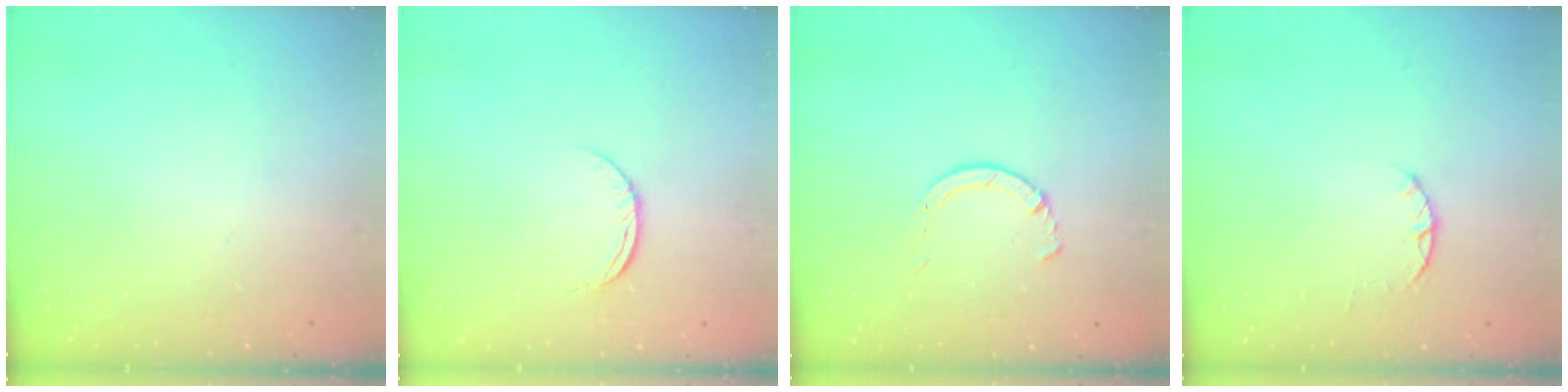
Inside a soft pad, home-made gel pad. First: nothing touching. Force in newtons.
{"total": 4.9, "press": 4.9, "slide": 0.5}
{"total": 2.8, "press": 2.8, "slide": 0.4}
{"total": 2.3, "press": 2.3, "slide": 0.4}